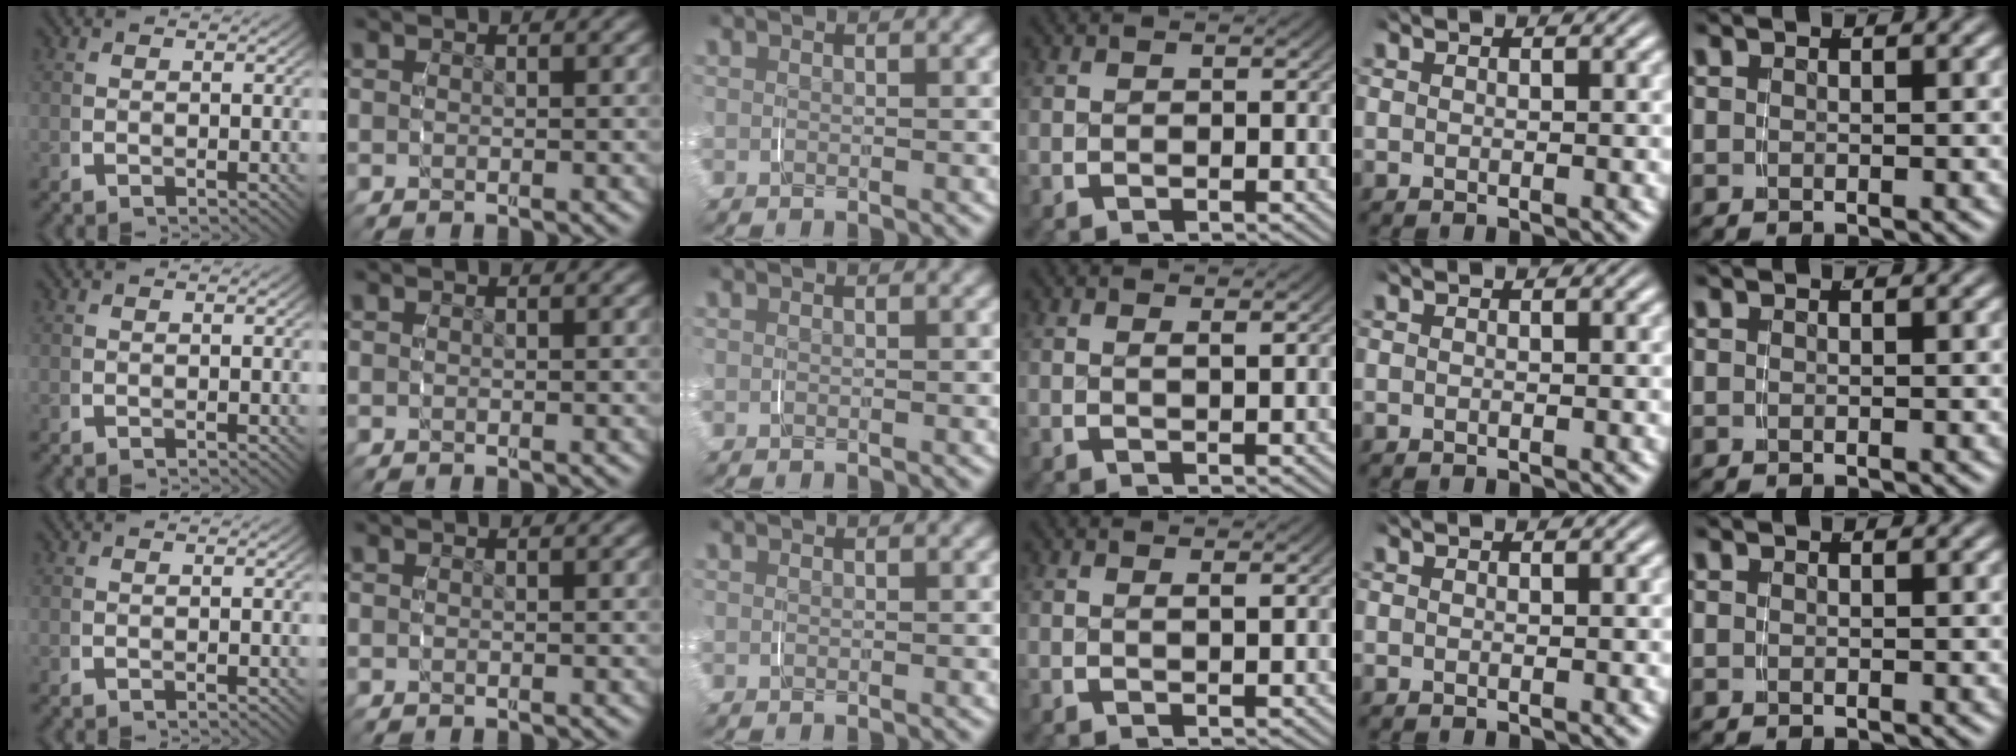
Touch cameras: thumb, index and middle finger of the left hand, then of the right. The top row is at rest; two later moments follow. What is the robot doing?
{"motion": "grasp_and_lifting", "object": "pen bag"}